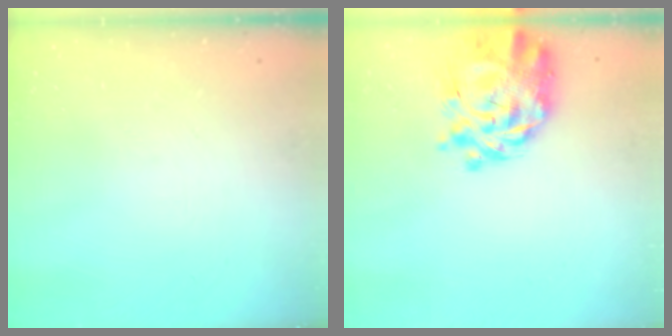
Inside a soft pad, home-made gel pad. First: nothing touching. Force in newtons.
{"total": 11.1, "press": 10.3, "slide": 4.0}